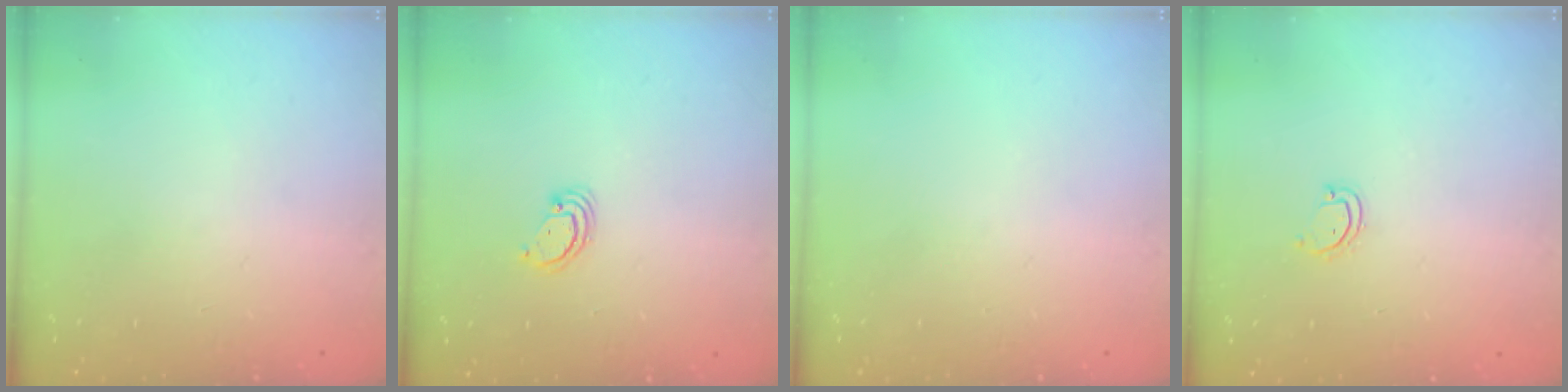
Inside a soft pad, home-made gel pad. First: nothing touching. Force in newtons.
{"total": 2.4, "press": 2.4, "slide": 0.2}
{"total": 0.0}
{"total": 3.3, "press": 3.3, "slide": 0.2}